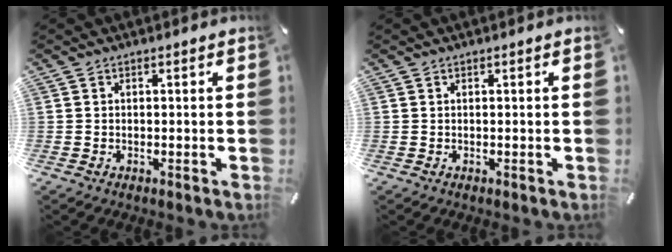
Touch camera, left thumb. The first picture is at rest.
{"total": 0.0}